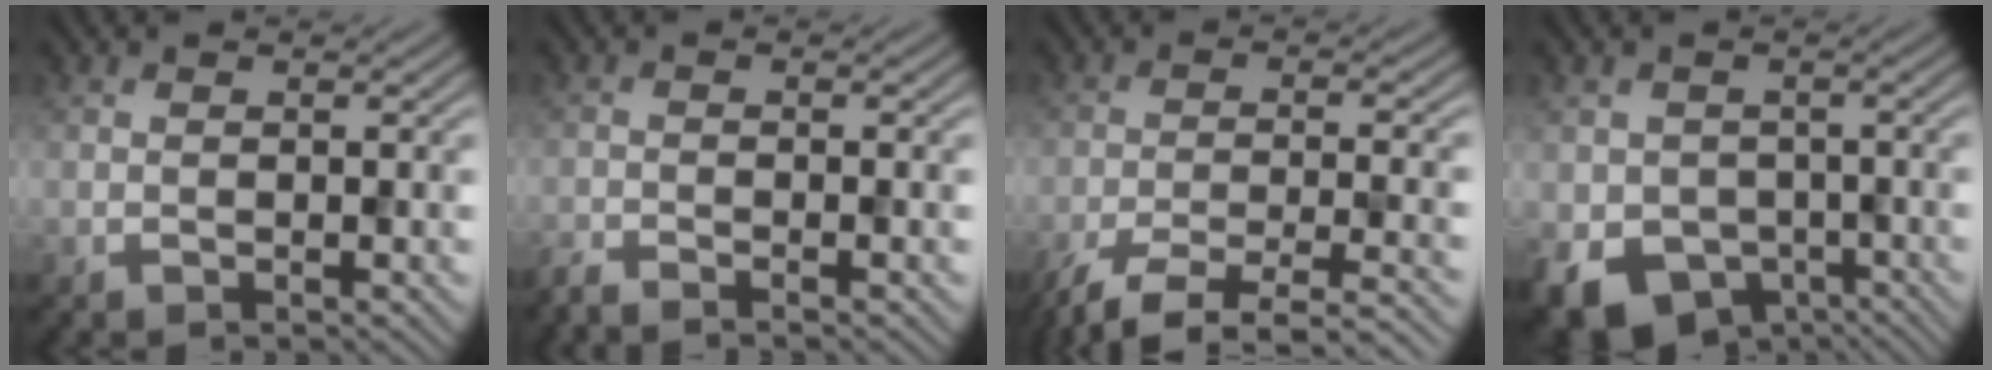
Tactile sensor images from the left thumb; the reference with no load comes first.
{"total": 2.4, "force": [-2.1, 0.2, 1.2], "torque": [-0.020, -0.006, -0.048]}
{"total": 5.7, "force": [-4.0, 1.3, 3.8], "torque": [-0.075, -0.008, -0.074]}
{"total": 8.4, "force": [-3.6, 6.6, 3.5], "torque": [-0.074, -0.036, -0.061]}